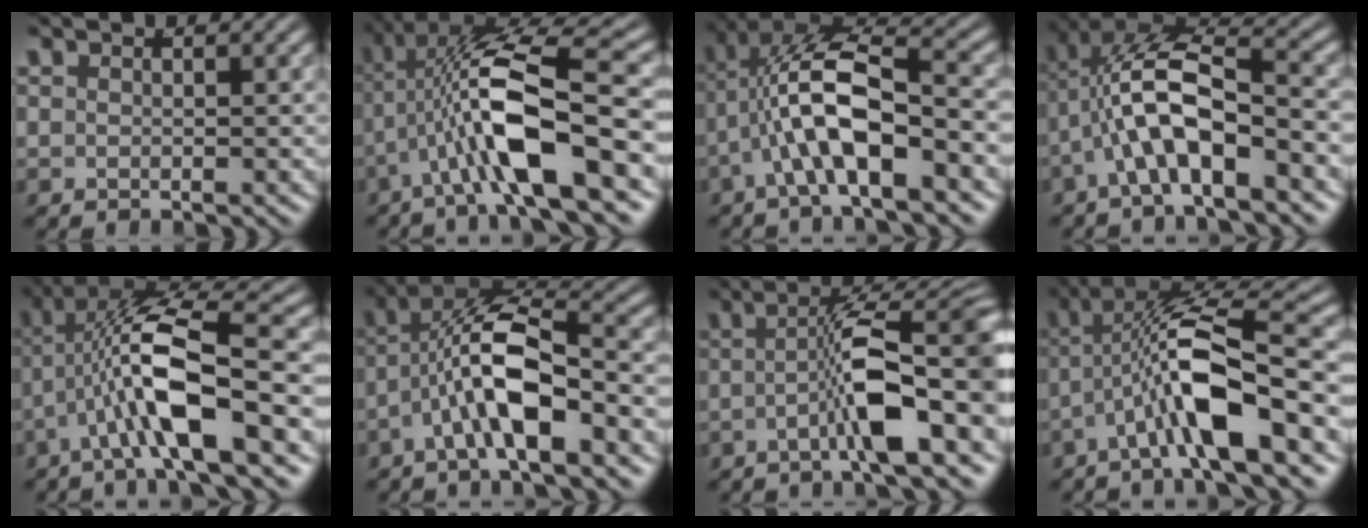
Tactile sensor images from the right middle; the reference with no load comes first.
{"total": 8.3, "force": [0.0, 3.0, 7.8], "torque": [-0.152, -0.003, 0.011]}
{"total": 7.9, "force": [-0.1, 3.9, 6.9], "torque": [-0.132, -0.012, 0.003]}
{"total": 8.1, "force": [-0.5, 4.6, 6.7], "torque": [-0.134, -0.018, -0.004]}
{"total": 7.3, "force": [-0.1, 2.7, 6.7], "torque": [-0.132, -0.006, 0.008]}
{"total": 6.5, "force": [-0.3, 3.4, 5.5], "torque": [-0.098, -0.013, -0.005]}
{"total": 8.0, "force": [-1.6, 2.1, 7.6], "torque": [-0.105, 0.001, -0.020]}
{"total": 6.9, "force": [-0.5, 2.3, 6.5], "torque": [-0.116, -0.007, -0.002]}